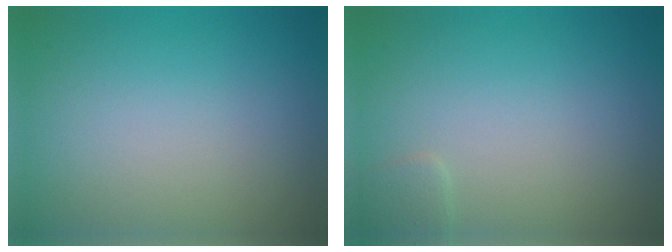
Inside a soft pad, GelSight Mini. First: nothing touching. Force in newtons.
{"total": 1.0, "press": 1.0, "slide": 0.1}